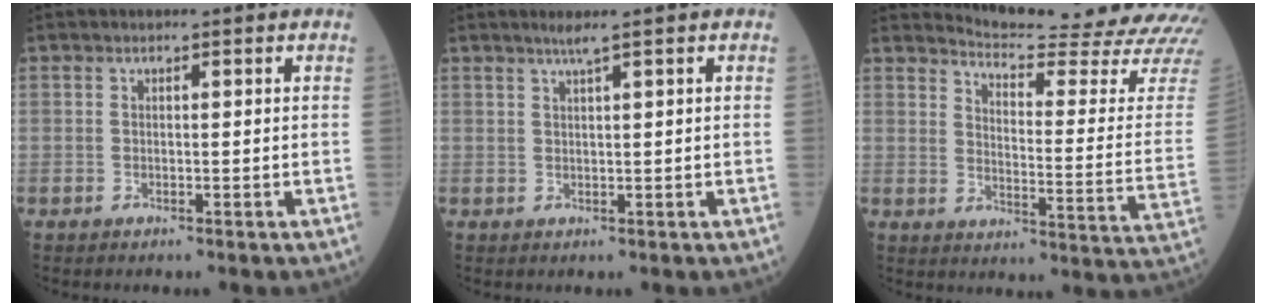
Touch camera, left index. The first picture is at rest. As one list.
[{"total": 1.6, "force": [1.1, -0.6, 1.1], "torque": [-0.027, 0.000, 0.028]}, {"total": 21.4, "force": [20.9, -1.0, 4.2], "torque": [-0.068, -0.151, 0.242]}]